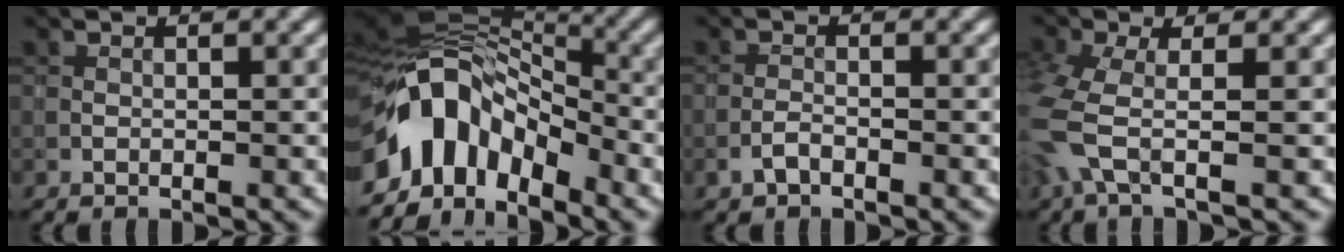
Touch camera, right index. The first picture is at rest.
{"total": 10.6, "force": [-4.6, 6.5, 7.0], "torque": [-0.116, 0.006, -0.084]}
{"total": 1.2, "force": [-0.8, 0.5, 0.7], "torque": [-0.013, 0.005, -0.019]}
{"total": 4.7, "force": [-1.5, 1.7, 4.1], "torque": [-0.114, -0.016, -0.039]}